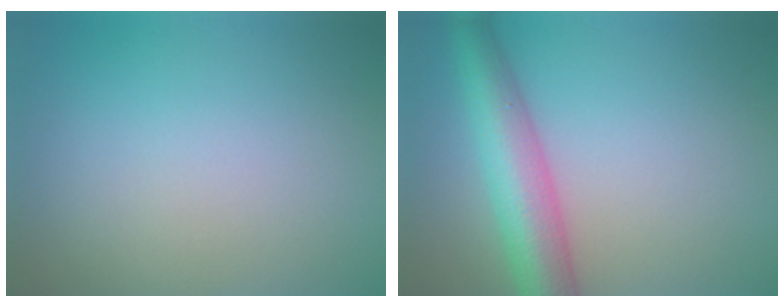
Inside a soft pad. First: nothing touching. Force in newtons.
{"total": 6.5, "press": 6.5, "slide": 0.2}